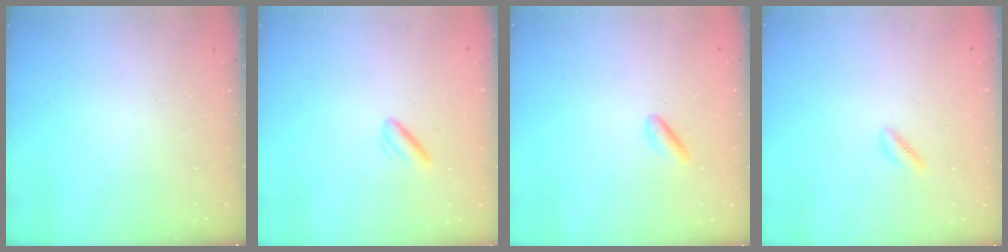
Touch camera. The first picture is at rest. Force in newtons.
{"total": 3.0, "press": 2.7, "slide": 1.3}
{"total": 1.5, "press": 1.1, "slide": 0.9}
{"total": 1.9, "press": 1.7, "slide": 1.0}